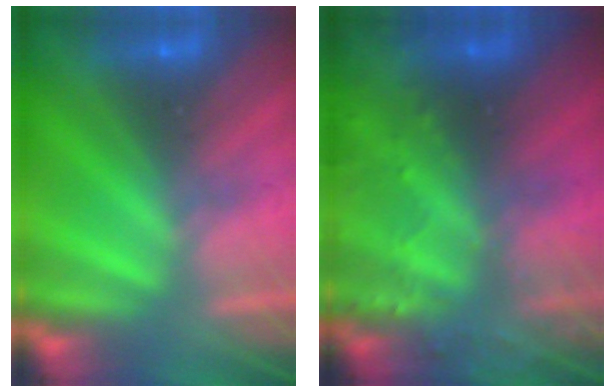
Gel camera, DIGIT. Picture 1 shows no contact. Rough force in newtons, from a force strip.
{"total": 8.6}